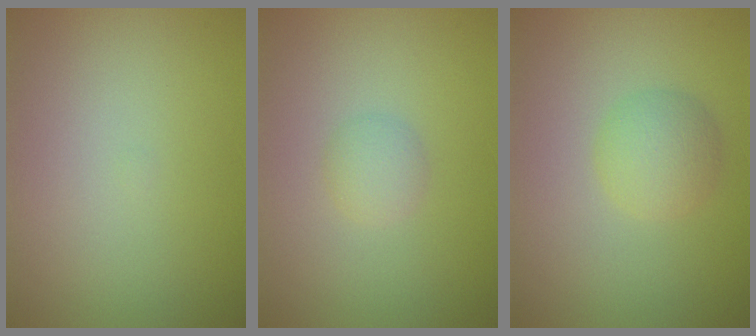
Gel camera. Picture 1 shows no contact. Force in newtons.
{"total": 1.4, "press": 1.4, "slide": 0.0}
{"total": 2.6, "press": 2.6, "slide": 0.1}